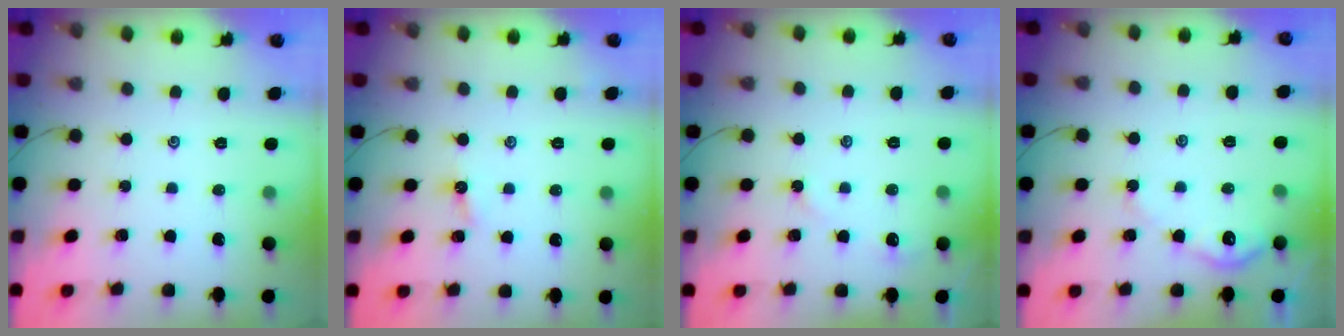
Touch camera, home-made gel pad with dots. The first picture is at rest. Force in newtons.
{"total": 3.9, "press": 3.9, "slide": 0.5}
{"total": 3.7, "press": 3.7, "slide": 0.5}
{"total": 4.6, "press": 4.6, "slide": 0.4}